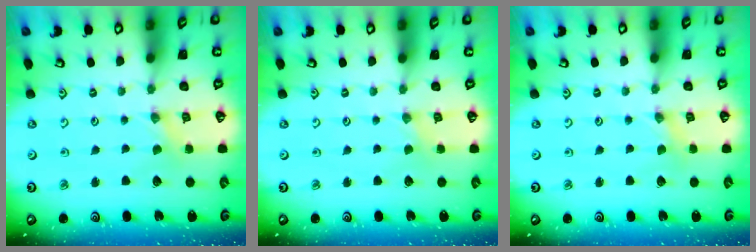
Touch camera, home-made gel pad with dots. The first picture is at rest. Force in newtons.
{"total": 0.0}
{"total": 0.0}